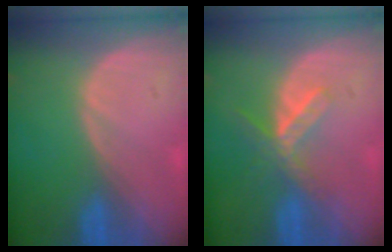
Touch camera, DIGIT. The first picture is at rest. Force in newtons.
{"total": 5.5, "press": 4.9, "slide": 2.6}